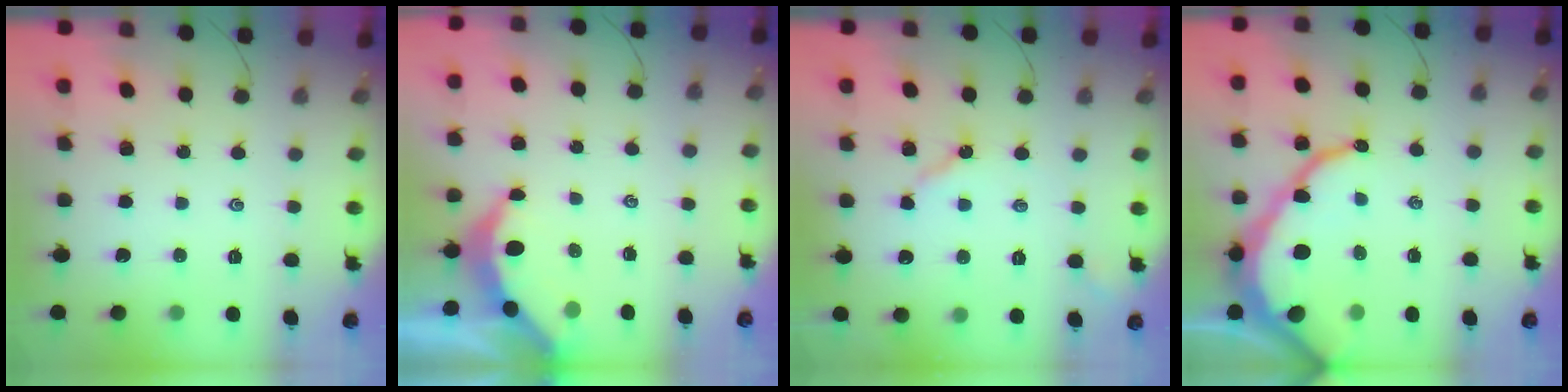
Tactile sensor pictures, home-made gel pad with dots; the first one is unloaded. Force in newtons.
{"total": 4.6, "press": 4.6, "slide": 0.3}
{"total": 3.9, "press": 3.9, "slide": 0.2}
{"total": 14.5, "press": 14.4, "slide": 1.3}